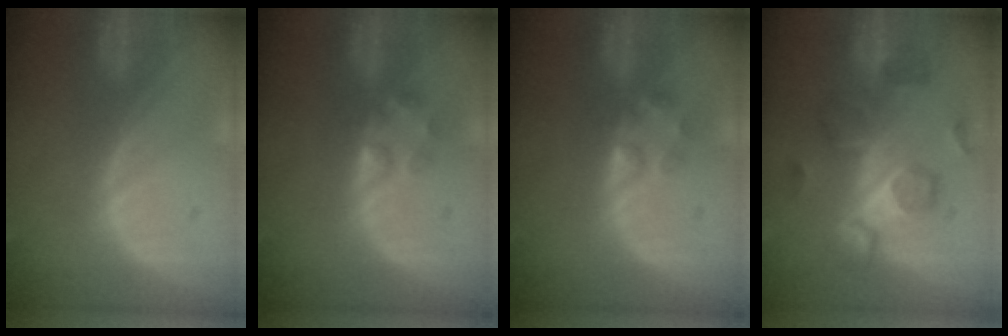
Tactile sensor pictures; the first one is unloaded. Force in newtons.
{"total": 2.2, "press": 2.2, "slide": 0.2}
{"total": 2.2, "press": 2.2, "slide": 0.2}
{"total": 8.3, "press": 8.2, "slide": 1.4}